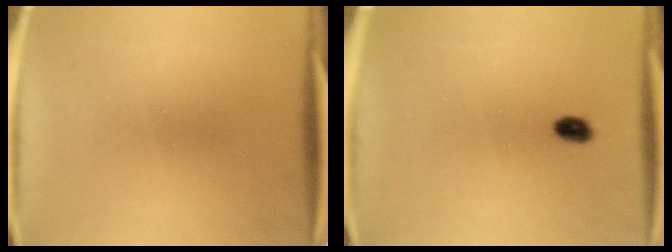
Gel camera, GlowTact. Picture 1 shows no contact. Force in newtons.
{"total": 1.9}